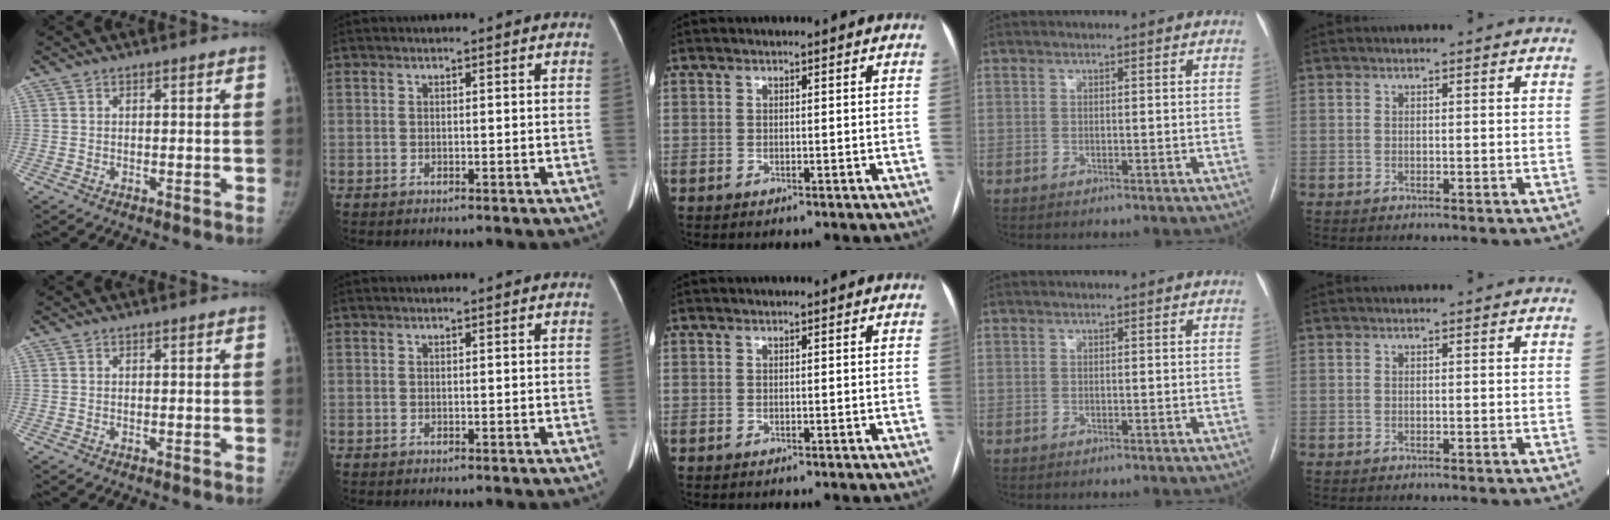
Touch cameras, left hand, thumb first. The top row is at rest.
{}